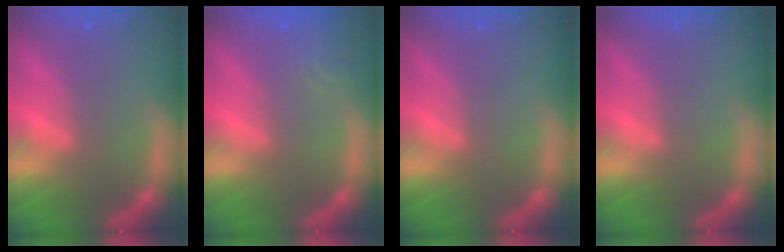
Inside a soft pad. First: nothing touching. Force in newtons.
{"total": 2.4}
{"total": 0.0}
{"total": 0.0}